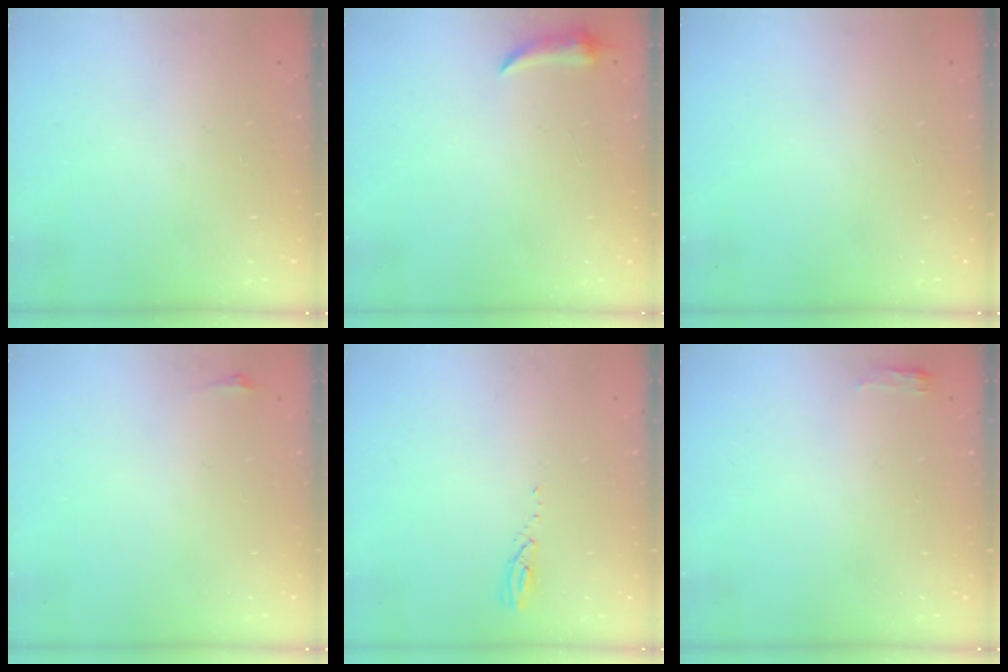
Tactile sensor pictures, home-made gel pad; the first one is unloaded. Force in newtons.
{"total": 4.6, "press": 4.5, "slide": 0.8}
{"total": 0.9, "press": 0.0, "slide": 0.9}
{"total": 3.9, "press": 2.7, "slide": 2.8}
{"total": 3.4, "press": 3.4, "slide": 0.3}
{"total": 2.7, "press": 2.6, "slide": 0.8}